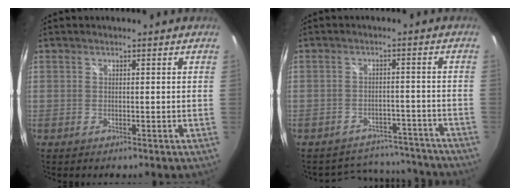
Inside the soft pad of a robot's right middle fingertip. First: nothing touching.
{"total": 12.5, "force": [-11.1, 5.3, 2.1], "torque": [-0.048, 0.031, -0.129]}